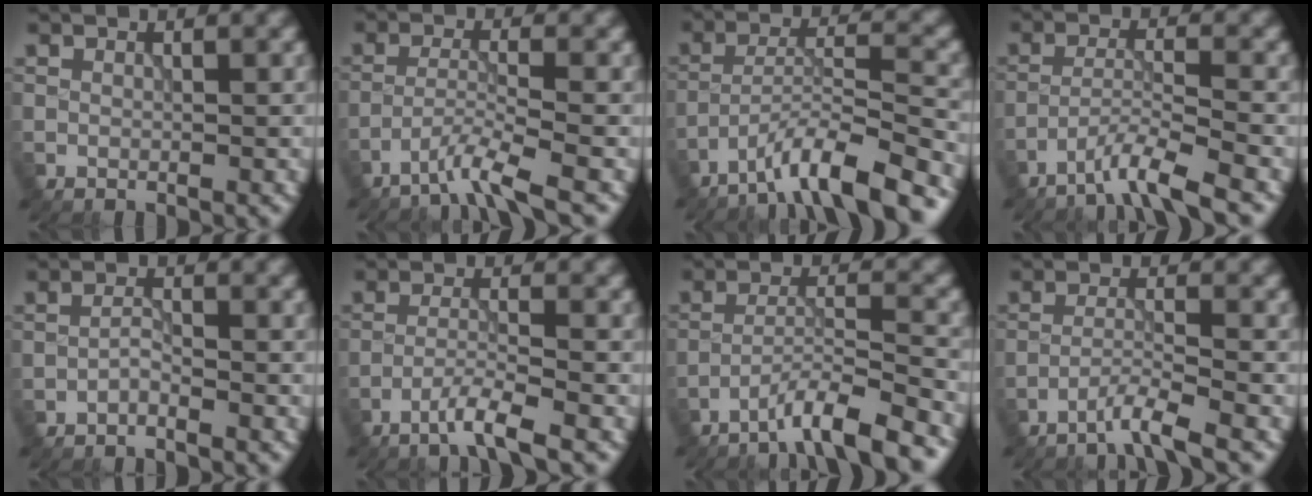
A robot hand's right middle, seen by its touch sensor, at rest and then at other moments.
{"total": 3.5, "force": [-2.6, 0.0, 2.4], "torque": [-0.041, 0.003, -0.067]}
{"total": 8.1, "force": [-5.9, 1.3, 5.4], "torque": [-0.087, 0.007, -0.105]}
{"total": 4.4, "force": [-3.4, 0.2, 2.8], "torque": [-0.043, 0.007, -0.075]}
{"total": 1.1, "force": [-0.9, 0.1, 0.6], "torque": [-0.010, 0.005, -0.021]}
{"total": 3.4, "force": [-2.4, 0.1, 2.5], "torque": [-0.042, 0.003, -0.059]}
{"total": 6.2, "force": [-4.8, 0.6, 4.0], "torque": [-0.058, 0.009, -0.089]}
{"total": 3.0, "force": [-2.3, 0.0, 1.9], "torque": [-0.028, 0.004, -0.057]}